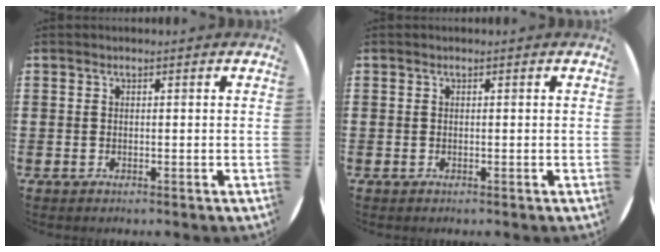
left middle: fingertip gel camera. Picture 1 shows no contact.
{"total": 0.0}